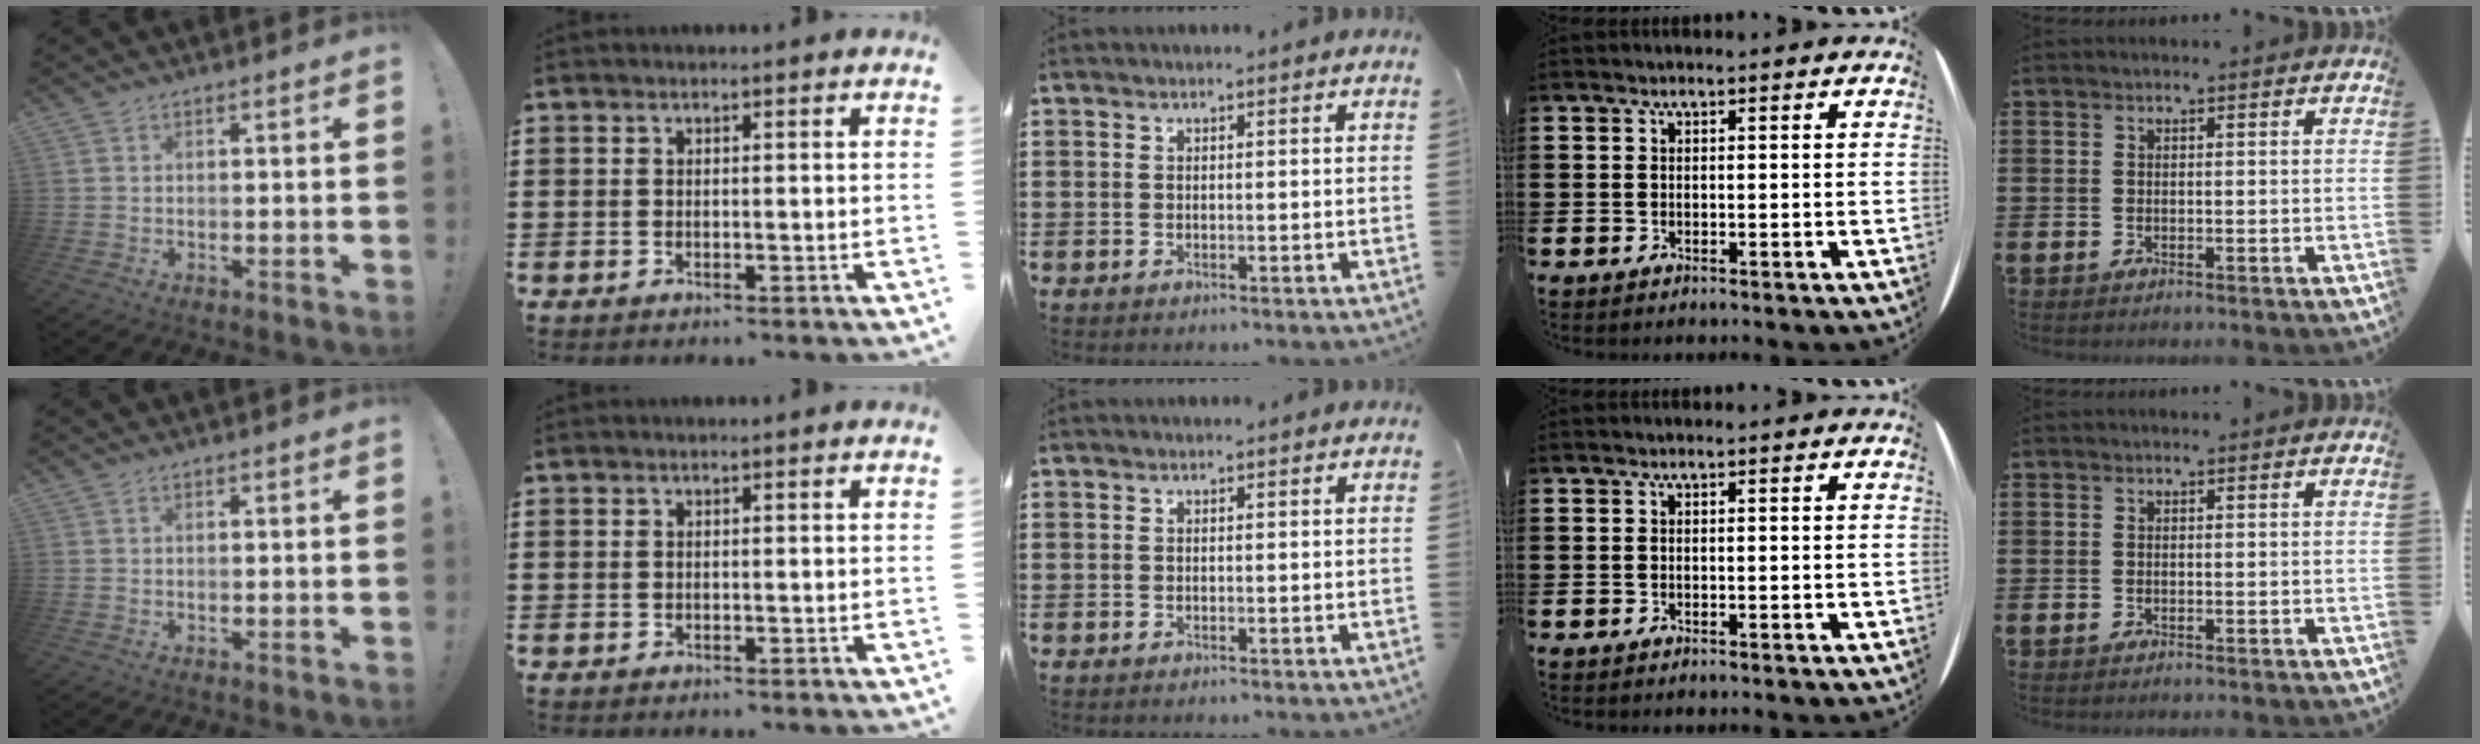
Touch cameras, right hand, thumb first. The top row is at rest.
{}